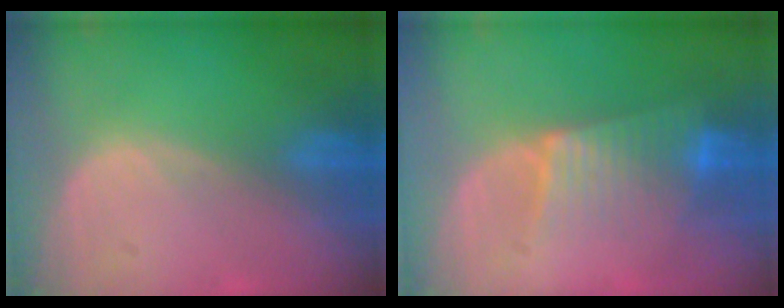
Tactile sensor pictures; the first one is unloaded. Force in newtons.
{"total": 6.9, "press": 6.1, "slide": 3.1}